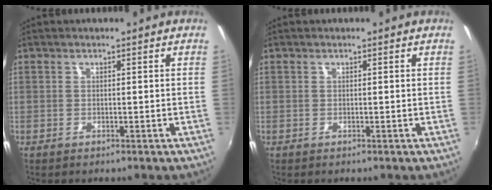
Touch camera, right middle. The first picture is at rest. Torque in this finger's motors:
{"motor_torque": [-0.08, -0.08, 0.00, 0.00]}